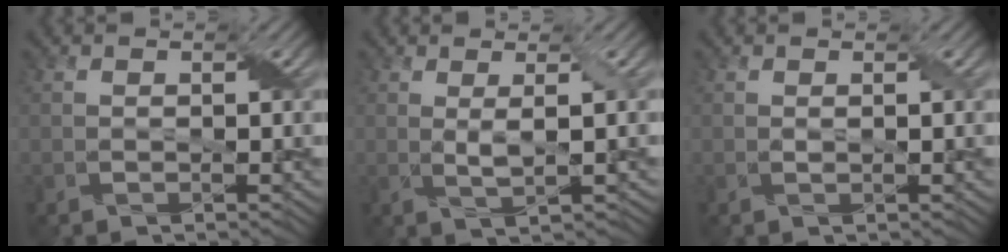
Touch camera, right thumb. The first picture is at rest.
{"total": 2.7, "force": [0.7, 0.3, 2.6], "torque": [-0.054, 0.004, 0.014]}
{"total": 0.6, "force": [0.2, 0.0, 0.6], "torque": [-0.013, 0.002, 0.003]}